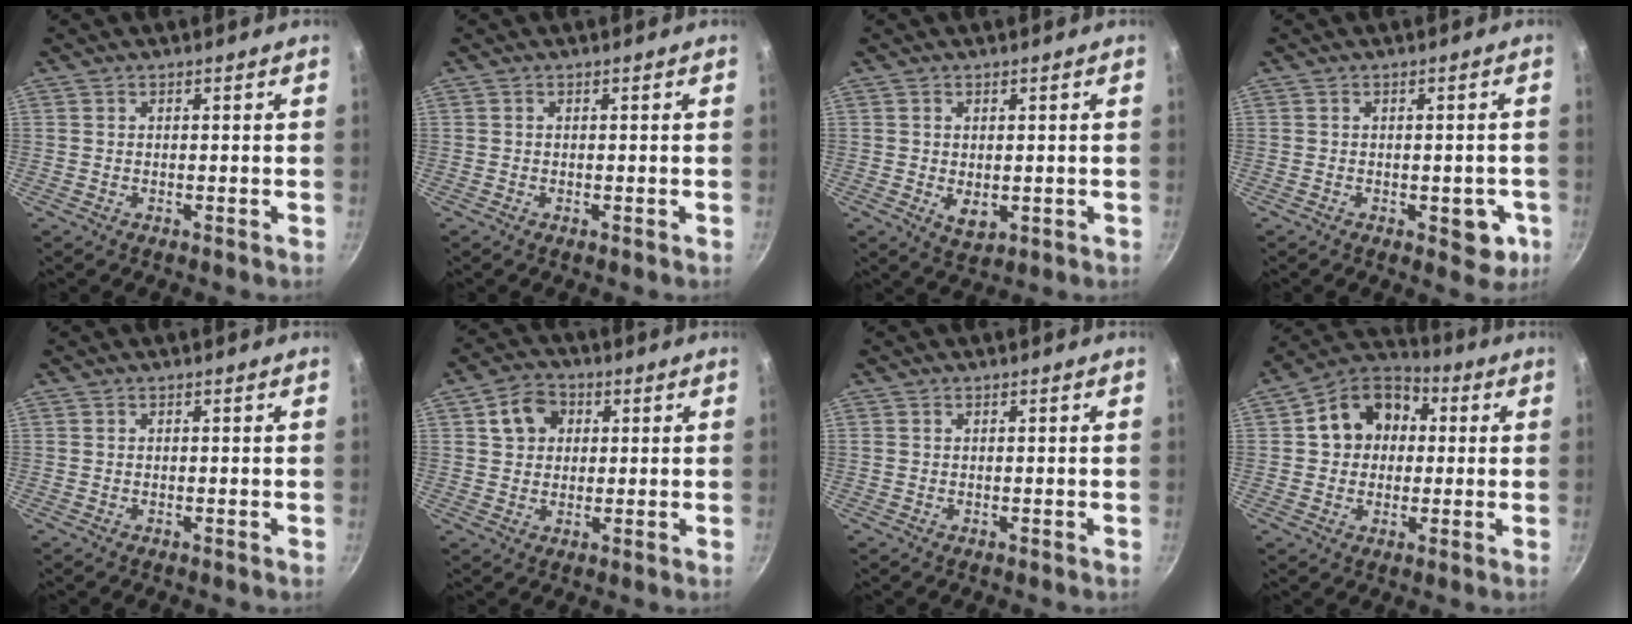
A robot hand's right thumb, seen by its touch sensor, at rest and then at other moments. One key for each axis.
{"total": 0.0}
{"total": 3.7, "fx": -0.2, "fy": 2.4, "fz": 2.9, "tx": -0.047, "ty": -0.012, "tz": 0.004}
{"total": 5.9, "fx": -1.9, "fy": 3.2, "fz": 4.6, "tx": -0.025, "ty": 0.007, "tz": -0.020}
{"total": 0.0}
{"total": 6.8, "fx": 2.0, "fy": 5.7, "fz": 3.2, "tx": -0.025, "ty": 0.011, "tz": 0.026}
{"total": 0.0}
{"total": 12.7, "fx": 1.9, "fy": 10.5, "fz": 6.9, "tx": -0.074, "ty": 0.026, "tz": 0.012}